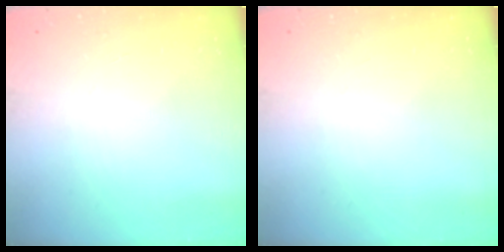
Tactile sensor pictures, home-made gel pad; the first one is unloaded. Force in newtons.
{"total": 0.0}